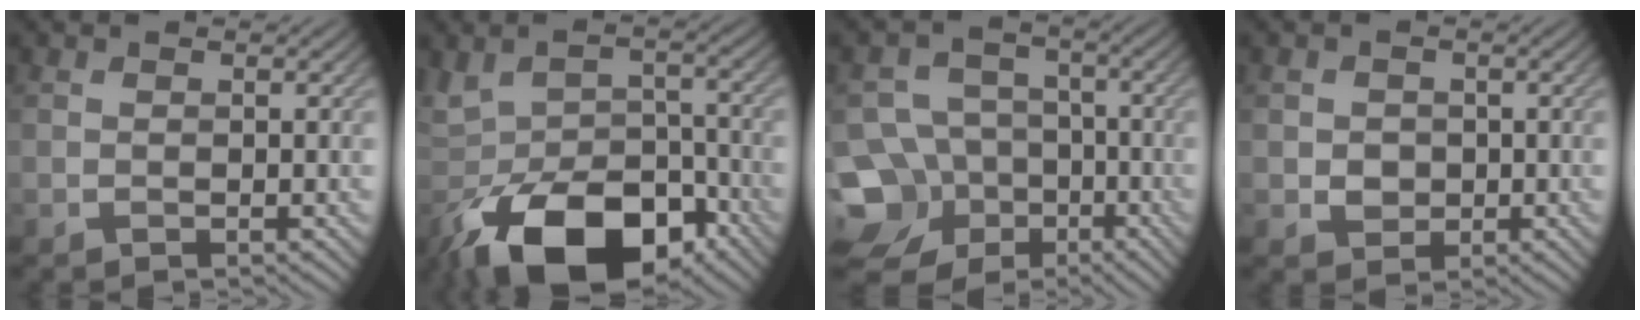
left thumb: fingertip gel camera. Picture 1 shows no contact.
{"total": 14.6, "force": [-8.5, 7.5, 9.2], "torque": [-0.194, -0.037, -0.147]}
{"total": 15.0, "force": [-7.8, 11.9, 4.6], "torque": [-0.150, -0.041, -0.141]}
{"total": 2.5, "force": [-0.3, 2.3, 0.9], "torque": [-0.021, -0.004, -0.009]}